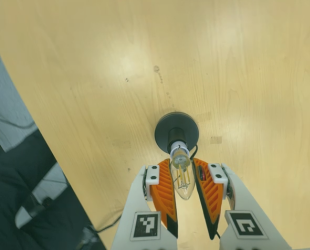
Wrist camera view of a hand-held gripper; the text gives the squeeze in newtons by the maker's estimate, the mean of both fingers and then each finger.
{"total": 12.3, "left": 12.4, "right": 12.2}